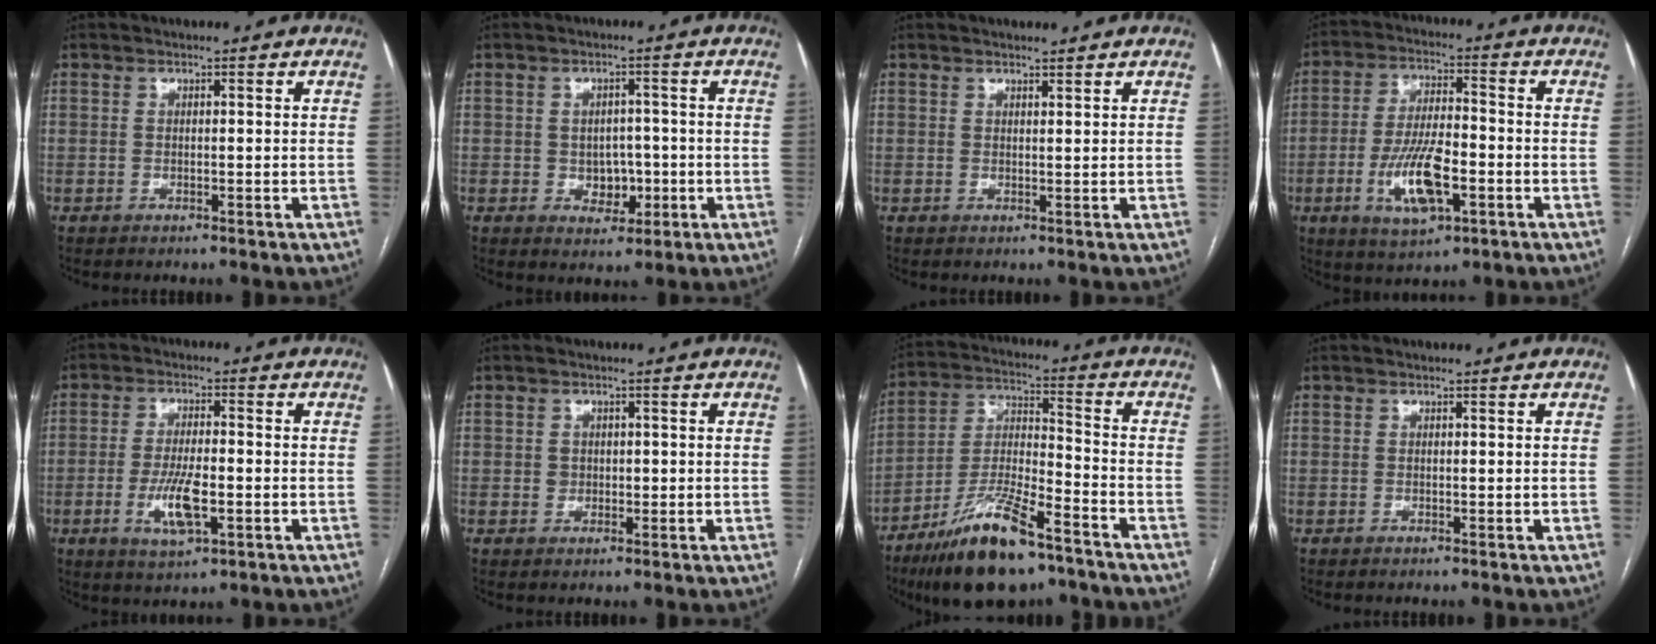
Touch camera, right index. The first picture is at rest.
{"total": 4.3, "force": [-0.8, 3.3, 2.6], "torque": [-0.028, 0.008, -0.002]}
{"total": 1.2, "force": [1.2, 0.0, 0.4], "torque": [-0.007, 0.001, 0.021]}
{"total": 11.1, "force": [-3.6, 3.6, 9.9], "torque": [-0.194, -0.002, -0.059]}
{"total": 7.5, "force": [-2.1, 2.0, 6.9], "torque": [-0.136, -0.006, -0.034]}
{"total": 1.8, "force": [0.1, 1.6, 0.7], "torque": [-0.009, 0.004, 0.003]}
{"total": 16.2, "force": [-10.9, 3.8, 11.3], "torque": [-0.227, -0.013, -0.193]}
{"total": 0.0}